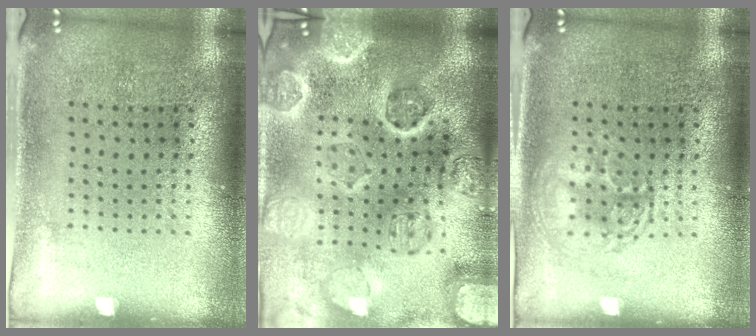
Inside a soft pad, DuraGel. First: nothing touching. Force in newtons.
{"total": 5.5, "press": 4.7, "slide": 2.9}
{"total": 1.3, "press": 1.3, "slide": 0.1}